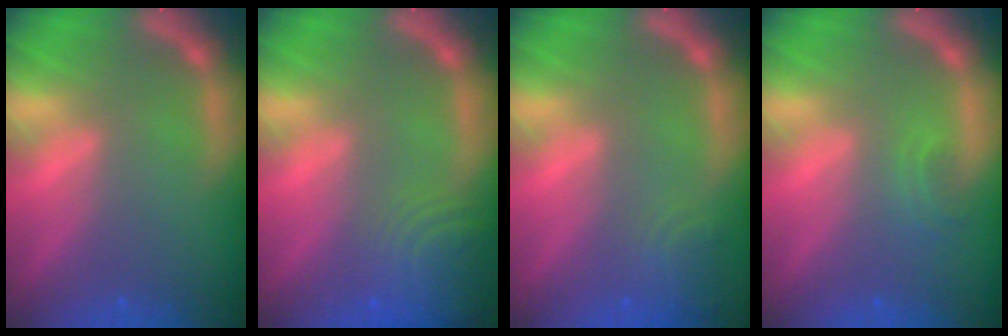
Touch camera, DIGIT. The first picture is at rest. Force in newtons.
{"total": 7.0}
{"total": 2.9}
{"total": 1.4}